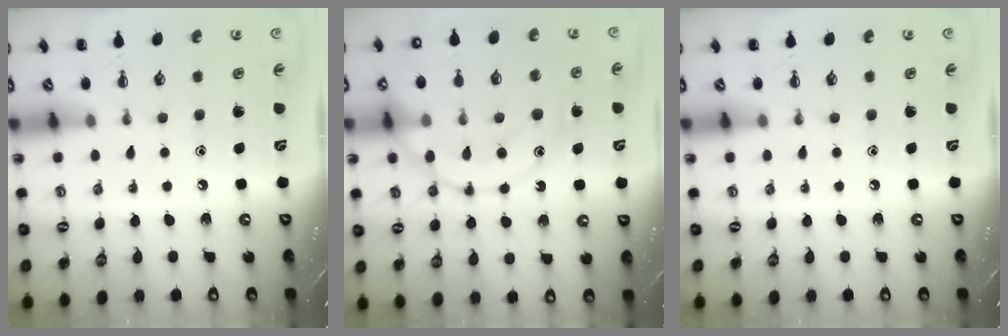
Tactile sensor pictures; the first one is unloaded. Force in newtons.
{"total": 18.3, "press": 18.3, "slide": 1.4}
{"total": 0.0}